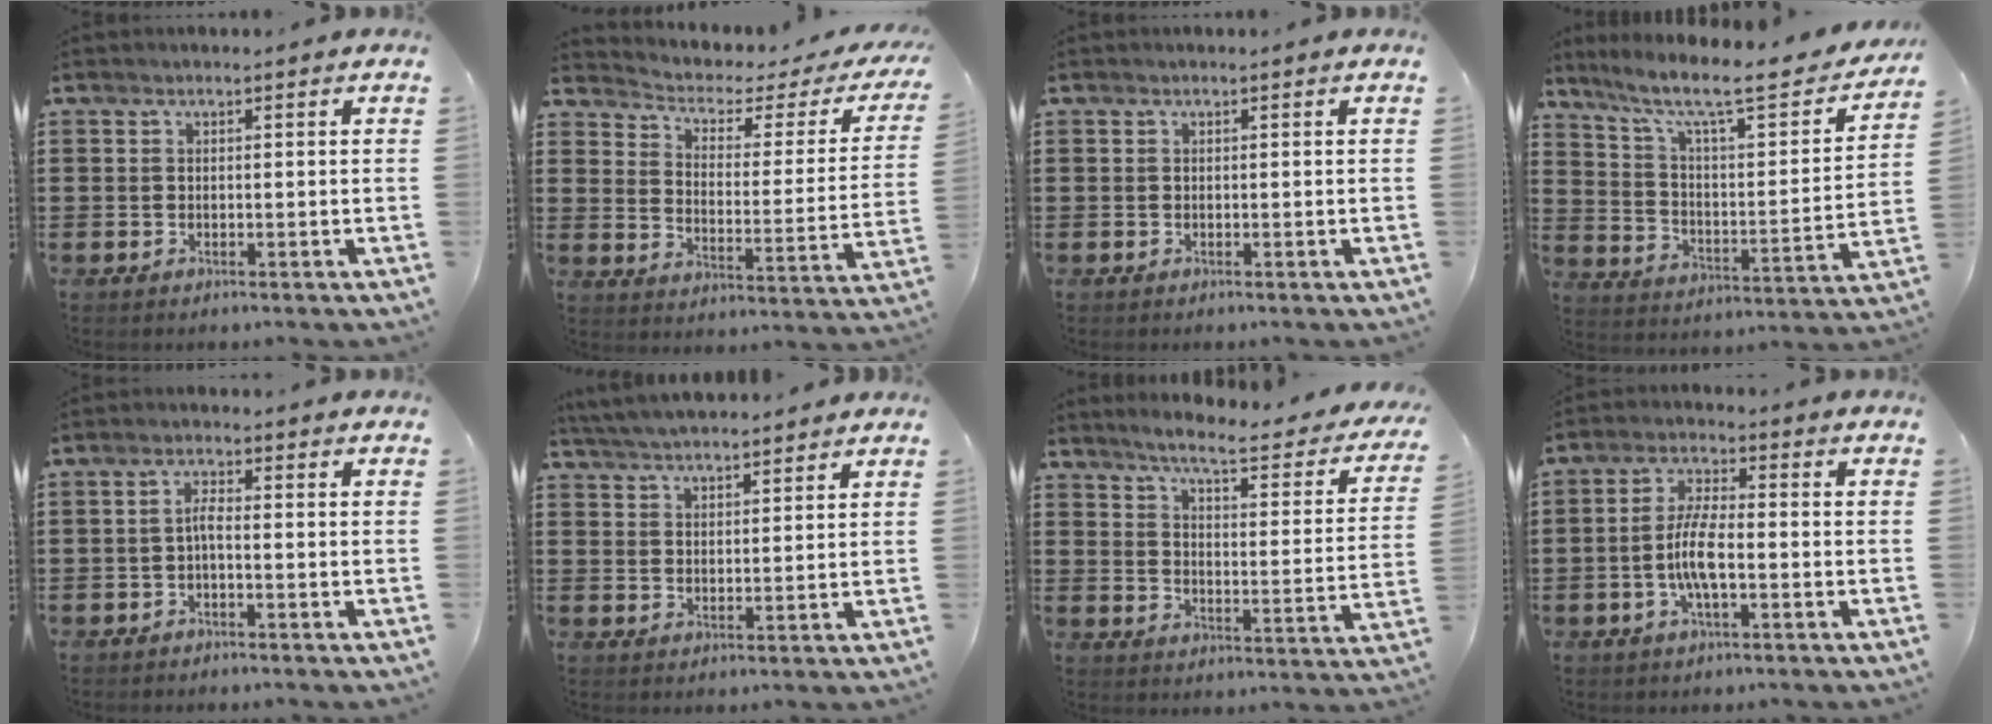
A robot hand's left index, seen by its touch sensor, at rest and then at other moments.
{"total": 2.2, "force": [1.4, 1.2, 1.3], "torque": [-0.041, -0.020, 0.012]}
{"total": 0.0}
{"total": 9.3, "force": [6.8, 1.4, 6.1], "torque": [-0.128, -0.047, 0.106]}
{"total": 2.1, "force": [-0.7, 0.5, 1.9], "torque": [-0.038, 0.005, -0.014]}
{"total": 4.7, "force": [4.6, 0.3, 0.9], "torque": [-0.031, -0.012, 0.085]}
{"total": 5.9, "force": [5.0, 0.0, 3.3], "torque": [-0.079, -0.038, 0.075]}
{"total": 6.8, "force": [-1.5, 2.3, 6.2], "torque": [-0.142, -0.003, -0.037]}